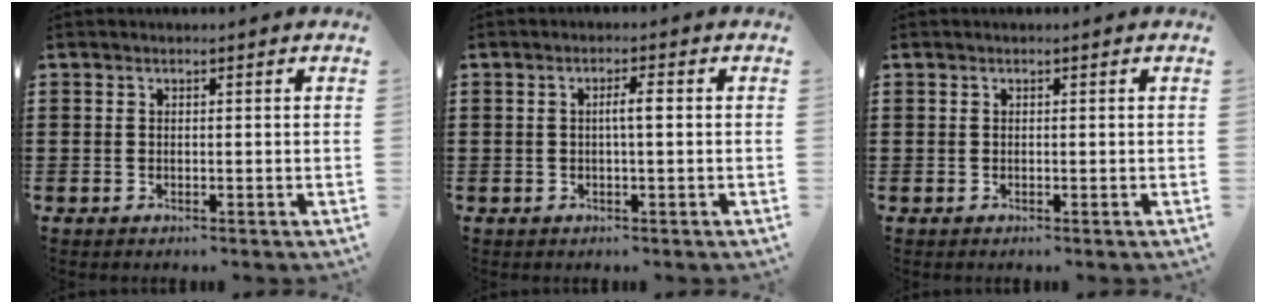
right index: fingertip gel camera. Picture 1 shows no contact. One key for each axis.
{"total": 2.4, "fx": -0.1, "fy": 0.2, "fz": 2.4, "tx": -0.044, "ty": 0.001, "tz": -0.003}
{"total": 0.0}